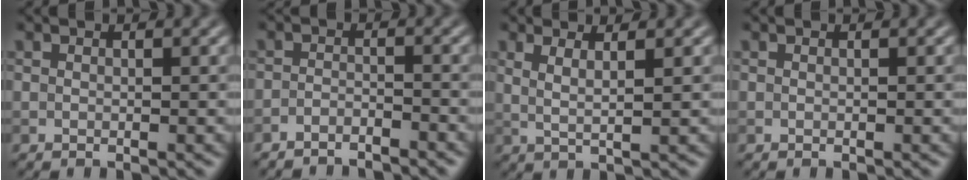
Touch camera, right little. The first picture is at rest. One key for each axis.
{"total": 2.4, "fx": -2.3, "fy": 0.3, "fz": 0.6, "tx": -0.005, "ty": -0.003, "tz": -0.040}
{"total": 2.3, "fx": 1.0, "fy": 0.6, "fz": 2.0, "tx": -0.029, "ty": -0.004, "tz": 0.015}
{"total": 0.0}